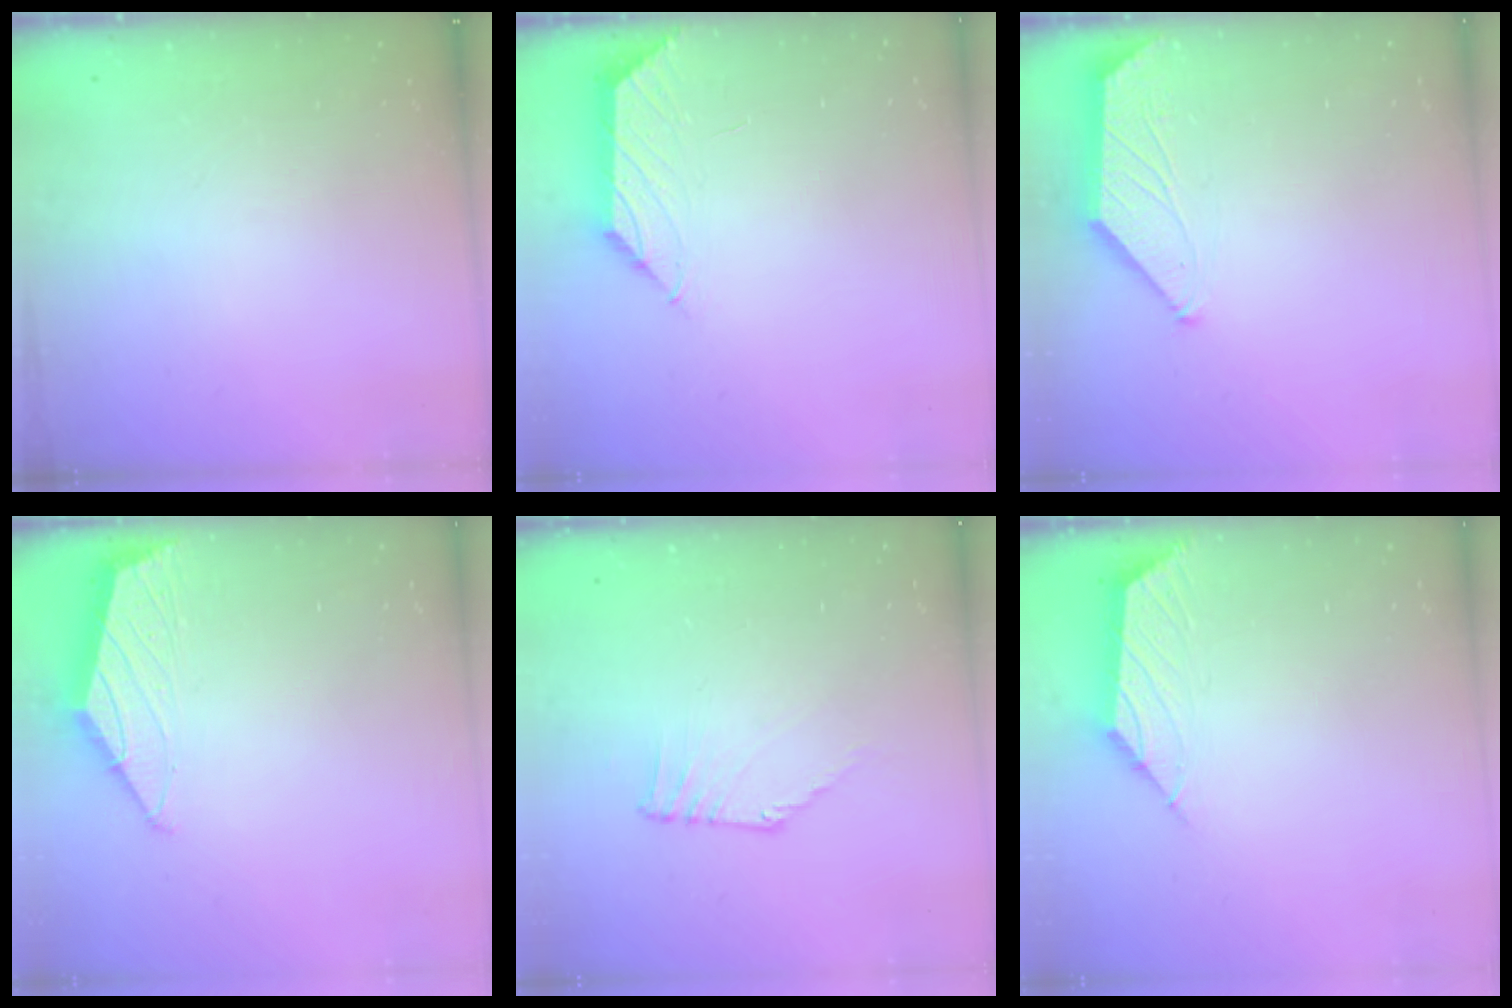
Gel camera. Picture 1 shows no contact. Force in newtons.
{"total": 1.1, "press": 1.0, "slide": 0.5}
{"total": 1.8, "press": 1.7, "slide": 0.3}
{"total": 1.5, "press": 1.5, "slide": 0.4}
{"total": 0.5, "press": 0.2, "slide": 0.5}
{"total": 2.4, "press": 2.3, "slide": 0.6}